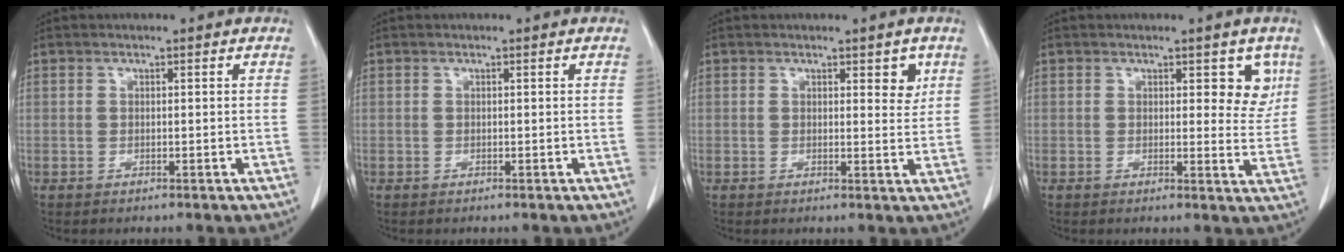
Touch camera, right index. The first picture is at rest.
{"total": 0.0}
{"total": 2.8, "force": [1.5, 1.1, 2.1], "torque": [-0.021, -0.008, 0.018]}
{"total": 4.7, "force": [2.2, 2.4, 3.3], "torque": [-0.018, -0.006, 0.021]}